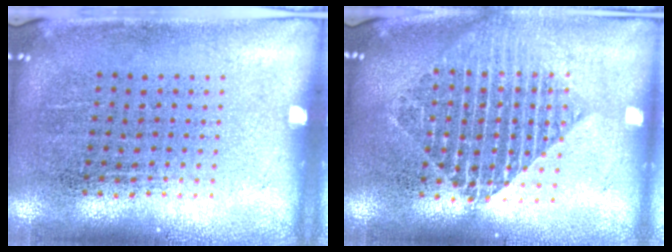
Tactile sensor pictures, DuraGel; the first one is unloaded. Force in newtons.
{"total": 1.8, "press": 1.6, "slide": 1.0}